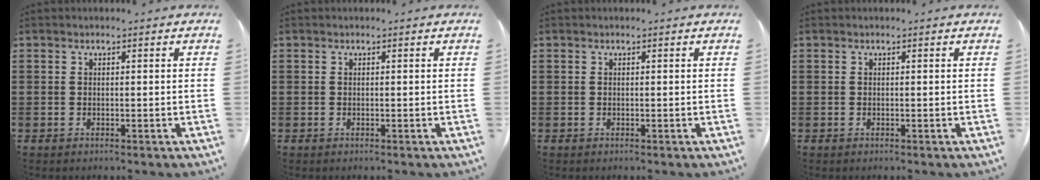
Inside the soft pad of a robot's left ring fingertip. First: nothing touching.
{"total": 0.0}
{"total": 0.0}
{"total": 0.0}